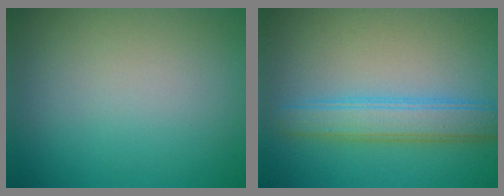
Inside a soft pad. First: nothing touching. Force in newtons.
{"total": 3.9, "press": 3.9, "slide": 0.1}